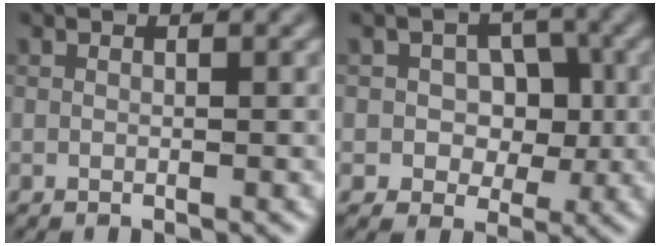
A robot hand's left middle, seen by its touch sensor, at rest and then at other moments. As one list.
[{"total": 3.9, "force": [-0.2, 3.3, 2.1], "torque": [-0.006, 0.002, -0.020]}]